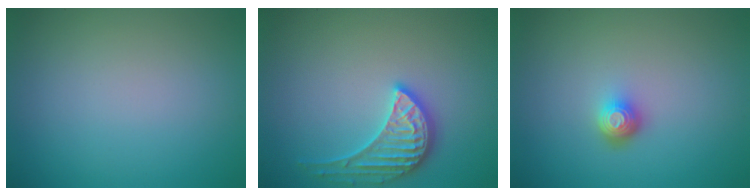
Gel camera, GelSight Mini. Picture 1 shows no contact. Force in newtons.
{"total": 3.2, "press": 3.2, "slide": 0.5}
{"total": 1.9, "press": 1.4, "slide": 1.3}